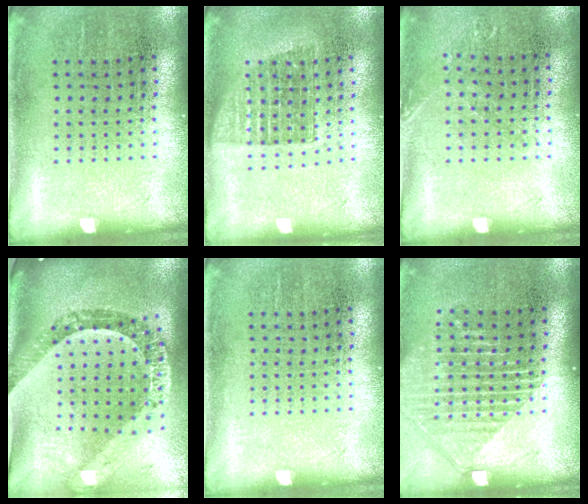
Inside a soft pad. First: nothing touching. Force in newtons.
{"total": 1.4, "press": 1.1, "slide": 0.8}
{"total": 0.8, "press": 0.8, "slide": 0.1}
{"total": 2.5, "press": 2.1, "slide": 1.3}
{"total": 0.0}
{"total": 1.5, "press": 1.4, "slide": 0.6}